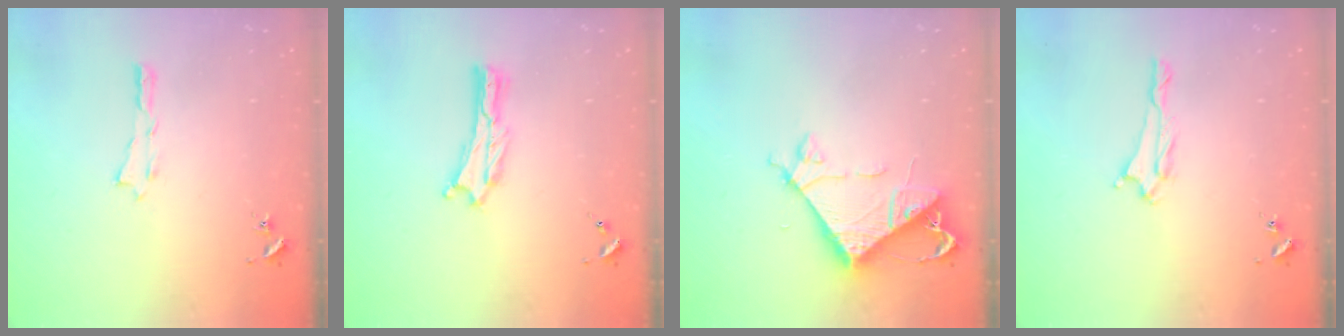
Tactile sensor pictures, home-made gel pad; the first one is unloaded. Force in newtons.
{"total": 0.0}
{"total": 7.1, "press": 7.1, "slide": 0.6}
{"total": 1.7, "press": 1.7, "slide": 0.3}